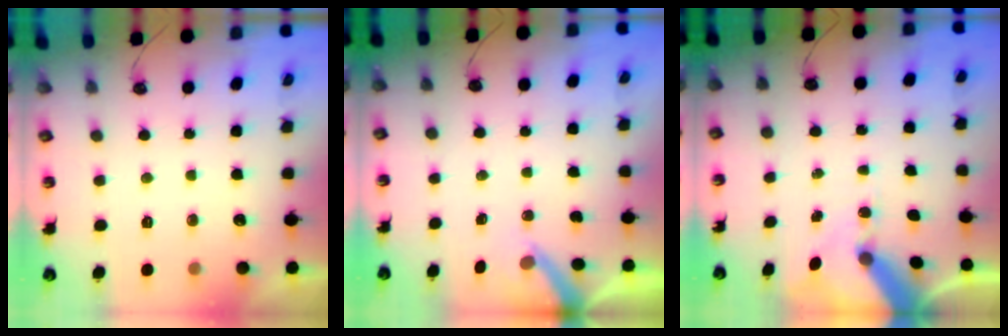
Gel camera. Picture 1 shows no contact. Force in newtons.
{"total": 4.6, "press": 4.6, "slide": 0.4}
{"total": 10.3, "press": 10.2, "slide": 1.4}